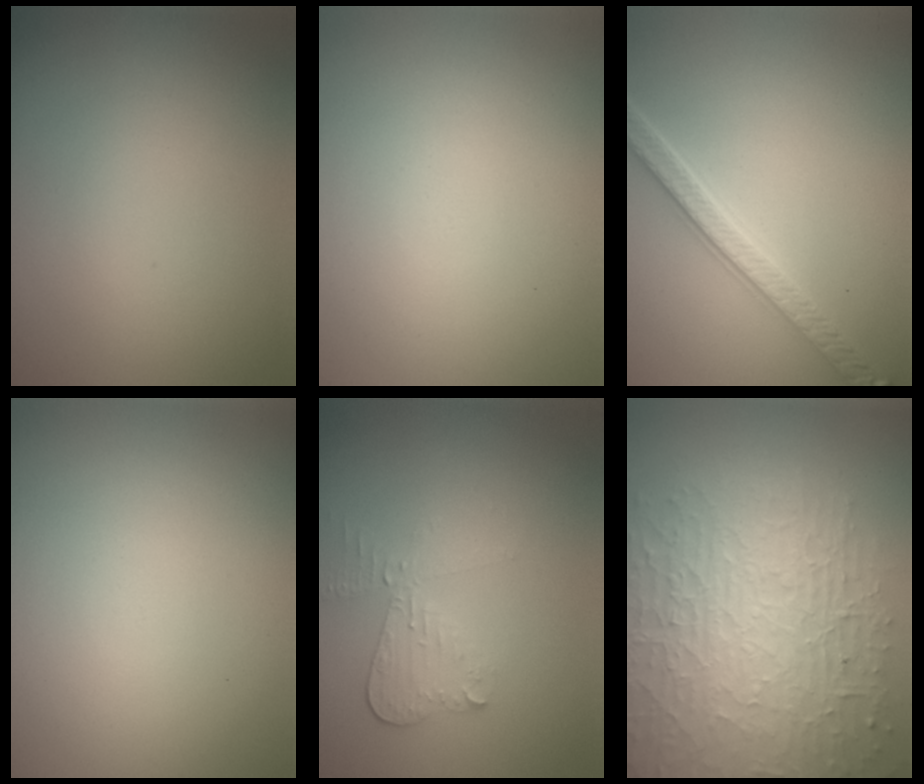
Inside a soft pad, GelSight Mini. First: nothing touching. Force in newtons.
{"total": 0.0}
{"total": 4.0, "press": 3.5, "slide": 2.0}
{"total": 0.0}
{"total": 2.8, "press": 2.5, "slide": 1.3}
{"total": 10.3, "press": 6.6, "slide": 8.0}